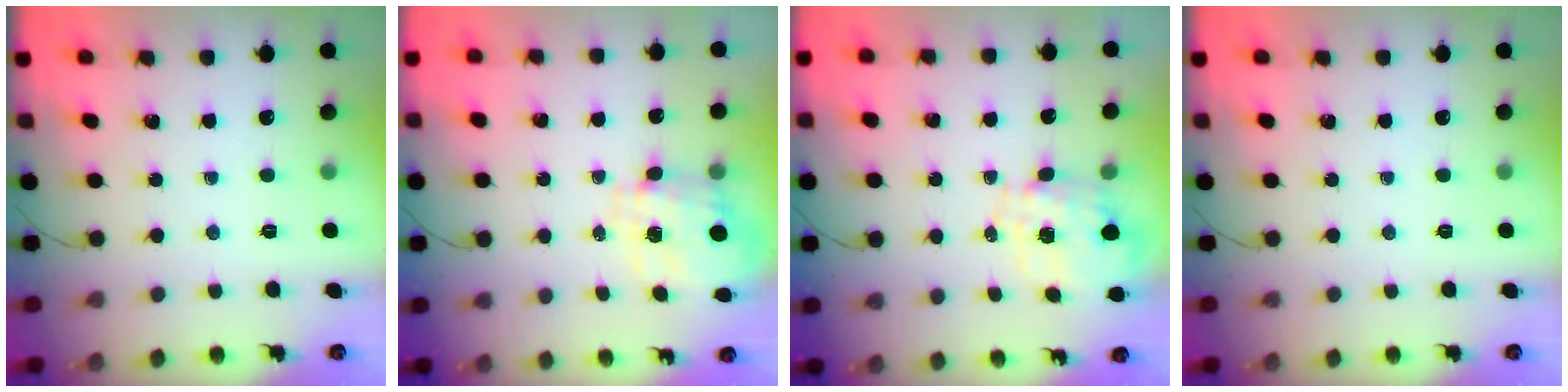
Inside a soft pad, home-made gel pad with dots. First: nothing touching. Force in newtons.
{"total": 3.5, "press": 3.3, "slide": 1.0}
{"total": 1.3, "press": 1.2, "slide": 0.4}
{"total": 0.0}